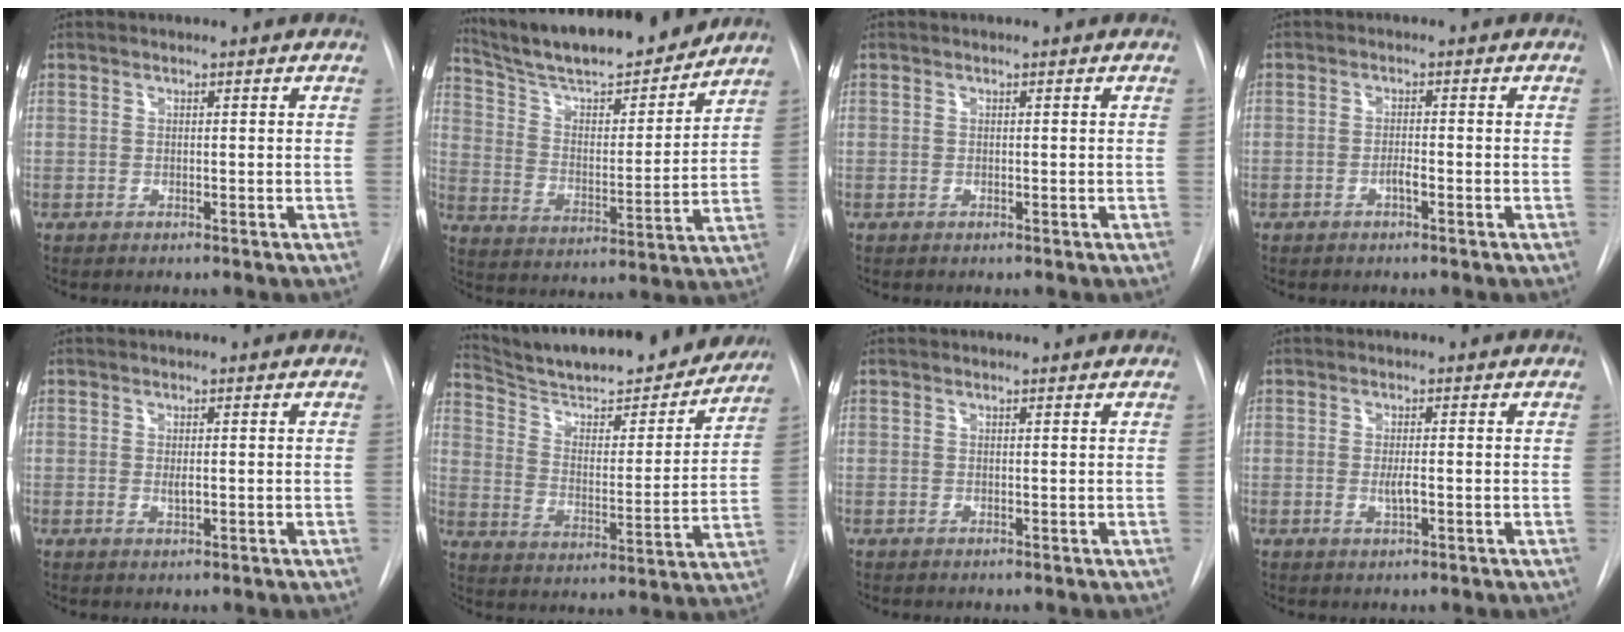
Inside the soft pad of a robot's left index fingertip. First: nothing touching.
{"total": 20.0, "force": [17.8, 2.8, 8.6], "torque": [-0.146, -0.007, 0.280]}
{"total": 0.0}
{"total": 1.4, "force": [-1.0, 0.1, 1.0], "torque": [-0.018, -0.003, -0.018]}
{"total": 1.0, "force": [-0.1, 0.2, 0.9], "torque": [-0.020, -0.007, -0.001]}
{"total": 24.4, "force": [22.1, 4.2, 9.5], "torque": [-0.150, -0.031, 0.310]}
{"total": 0.9, "force": [0.9, 0.1, 0.1], "torque": [-0.008, 0.004, 0.011]}
{"total": 1.8, "force": [-0.5, 0.2, 1.7], "torque": [-0.035, -0.007, -0.008]}